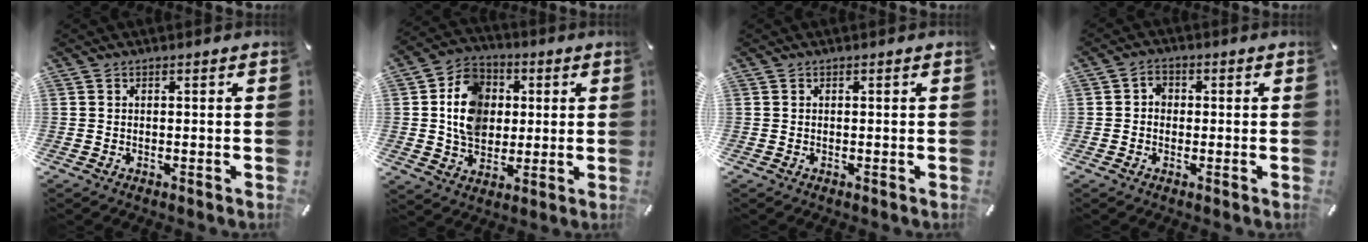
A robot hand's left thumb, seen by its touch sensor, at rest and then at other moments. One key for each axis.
{"total": 11.8, "fx": 1.1, "fy": 9.9, "fz": 6.2, "tx": -0.115, "ty": 0.017, "tz": 0.022}
{"total": 0.0}
{"total": 2.8, "fx": -0.4, "fy": 2.4, "fz": 1.4, "tx": -0.025, "ty": 0.010, "tz": -0.010}